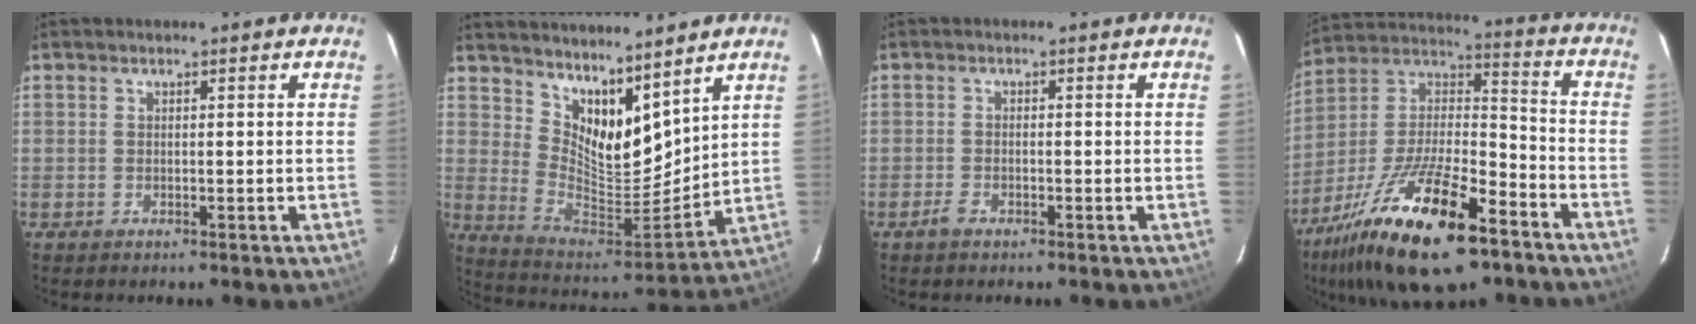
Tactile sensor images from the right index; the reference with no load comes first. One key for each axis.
{"total": 14.0, "fx": 10.5, "fy": 6.0, "fz": 7.1, "tx": -0.128, "ty": -0.014, "tz": 0.201}
{"total": 2.0, "fx": -1.3, "fy": 0.7, "fz": 1.3, "tx": -0.032, "ty": 0.001, "tz": -0.027}
{"total": 24.1, "fx": -14.4, "fy": 8.5, "fz": 17.4, "tx": -0.334, "ty": -0.017, "tz": -0.250}